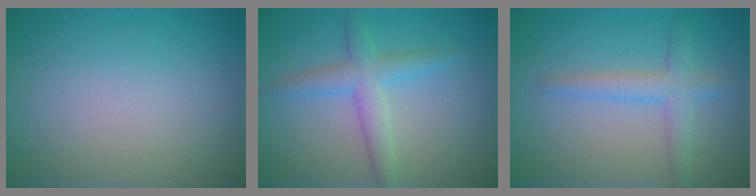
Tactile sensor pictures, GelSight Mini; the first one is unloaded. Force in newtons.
{"total": 3.3, "press": 3.3, "slide": 0.0}
{"total": 2.8, "press": 2.8, "slide": 0.1}